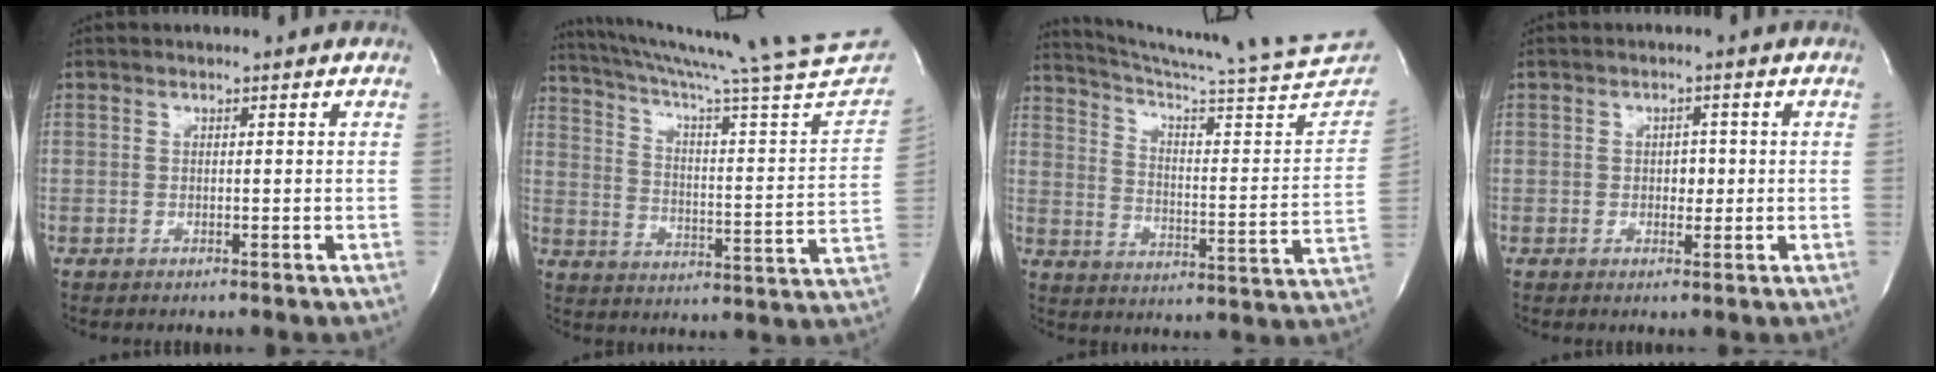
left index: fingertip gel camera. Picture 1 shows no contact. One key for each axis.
{"total": 29.5, "fx": 26.3, "fy": -0.7, "fz": 13.4, "tx": -0.218, "ty": -0.087, "tz": 0.348}
{"total": 27.6, "fx": 25.9, "fy": -0.3, "fz": 9.7, "tx": -0.152, "ty": -0.106, "tz": 0.336}
{"total": 1.9, "fx": -0.1, "fy": 1.3, "fz": 1.5, "tx": -0.019, "ty": 0.002, "tz": 0.001}